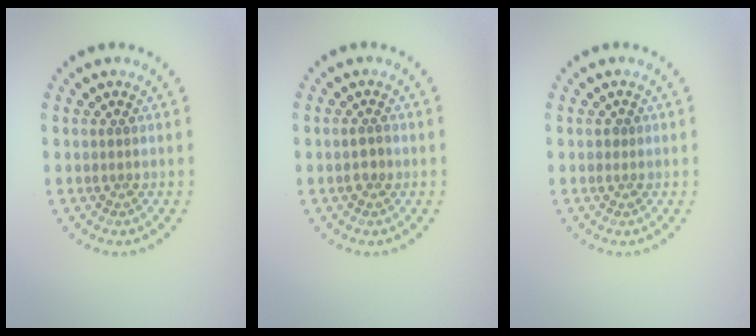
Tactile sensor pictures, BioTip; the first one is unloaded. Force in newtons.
{"total": 1.2, "press": 1.2, "slide": 0.2}
{"total": 0.7, "press": 0.7, "slide": 0.1}